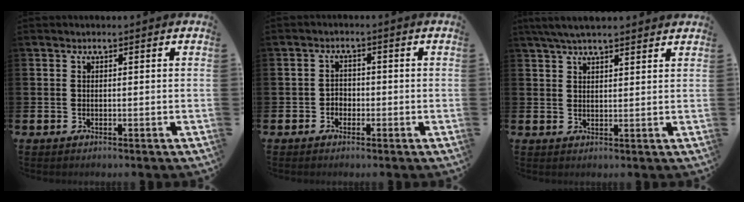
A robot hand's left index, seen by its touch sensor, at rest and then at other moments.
{"total": 1.8, "force": [-1.0, 1.5, 0.4], "torque": [-0.009, 0.005, -0.023]}
{"total": 4.9, "force": [4.3, 0.9, 2.0], "torque": [-0.045, -0.008, 0.080]}